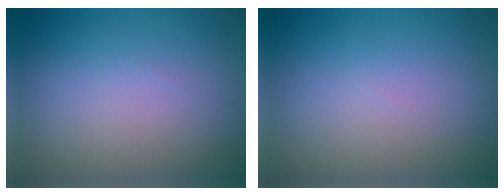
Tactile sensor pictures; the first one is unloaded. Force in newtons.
{"total": 0.0}